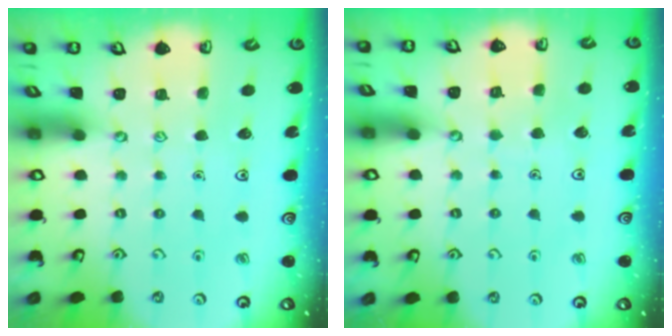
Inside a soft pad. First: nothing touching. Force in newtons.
{"total": 3.2, "press": 3.2, "slide": 0.2}